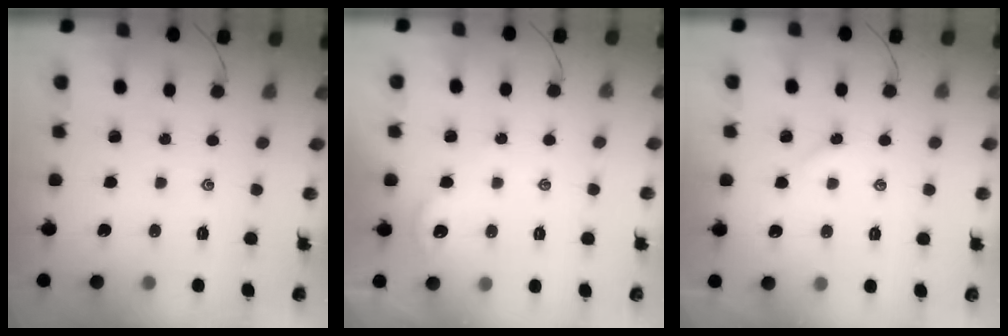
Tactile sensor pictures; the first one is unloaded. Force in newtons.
{"total": 2.2, "press": 2.2, "slide": 0.4}
{"total": 2.2, "press": 2.1, "slide": 0.5}